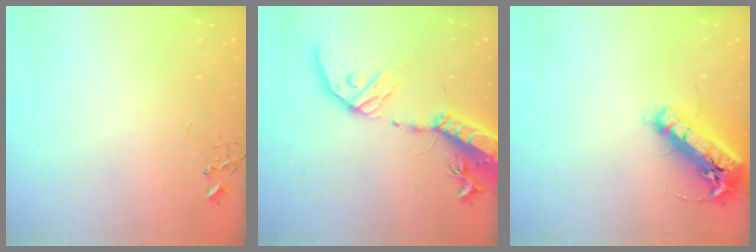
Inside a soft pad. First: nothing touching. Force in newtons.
{"total": 20.5, "press": 20.0, "slide": 4.4}
{"total": 18.8, "press": 18.4, "slide": 3.8}